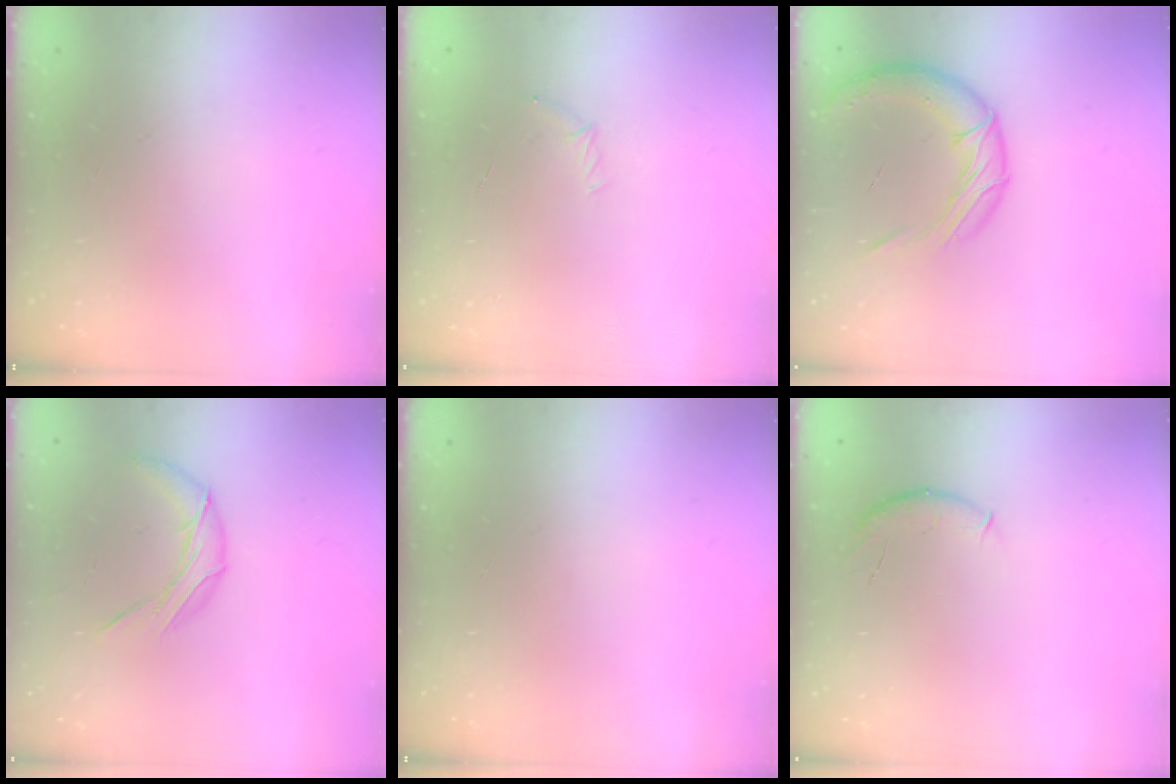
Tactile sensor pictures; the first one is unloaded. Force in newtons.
{"total": 4.2, "press": 4.0, "slide": 1.1}
{"total": 14.7, "press": 14.5, "slide": 2.0}
{"total": 8.4, "press": 8.4, "slide": 0.3}
{"total": 0.0}
{"total": 6.1, "press": 6.0, "slide": 1.0}